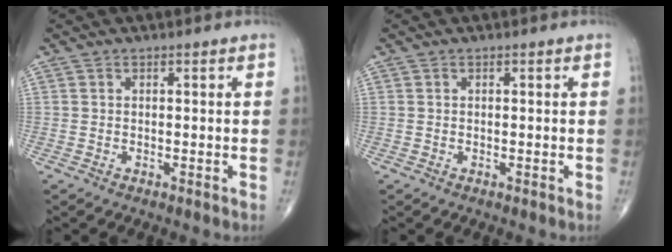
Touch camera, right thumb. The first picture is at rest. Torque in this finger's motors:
{"motor_torque": [-0.15, 0.18, -0.01, -0.02, 0.01]}